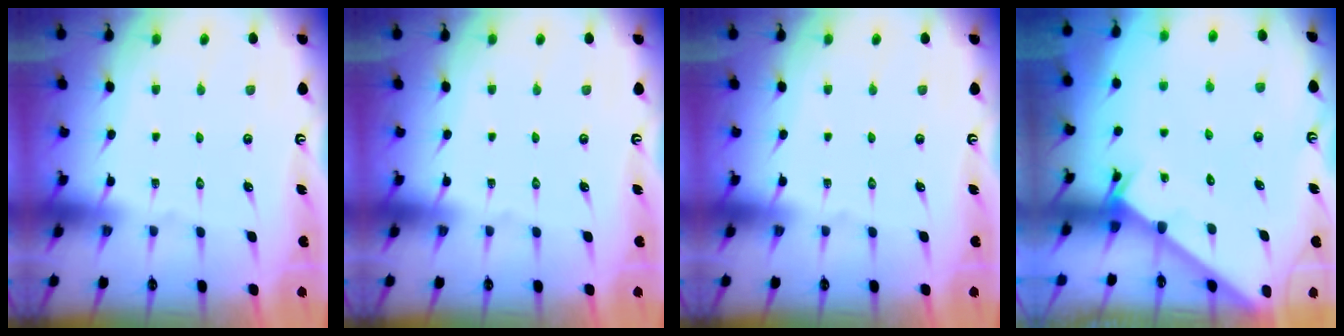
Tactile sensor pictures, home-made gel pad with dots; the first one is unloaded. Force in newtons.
{"total": 0.0}
{"total": 0.0}
{"total": 1.9, "press": 1.9, "slide": 0.1}